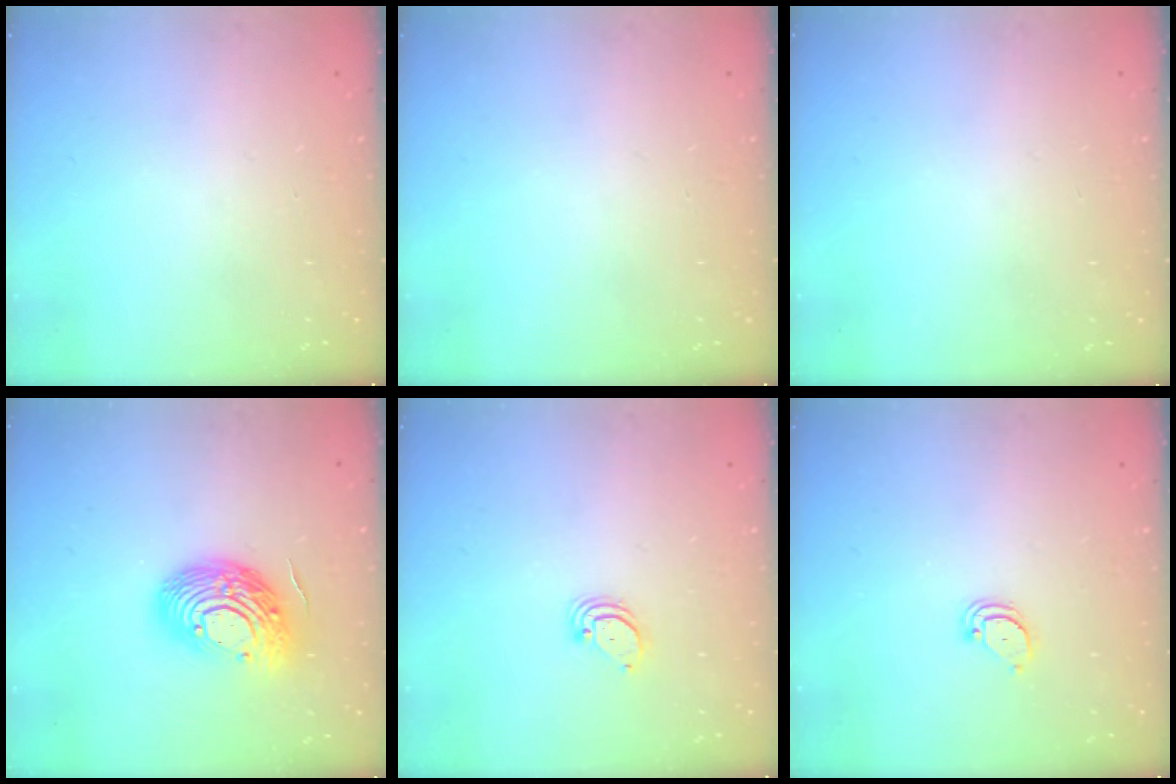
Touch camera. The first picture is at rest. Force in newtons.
{"total": 0.0}
{"total": 0.0}
{"total": 16.1, "press": 16.1, "slide": 1.3}
{"total": 2.0, "press": 2.0, "slide": 0.1}
{"total": 2.1, "press": 2.1, "slide": 0.1}